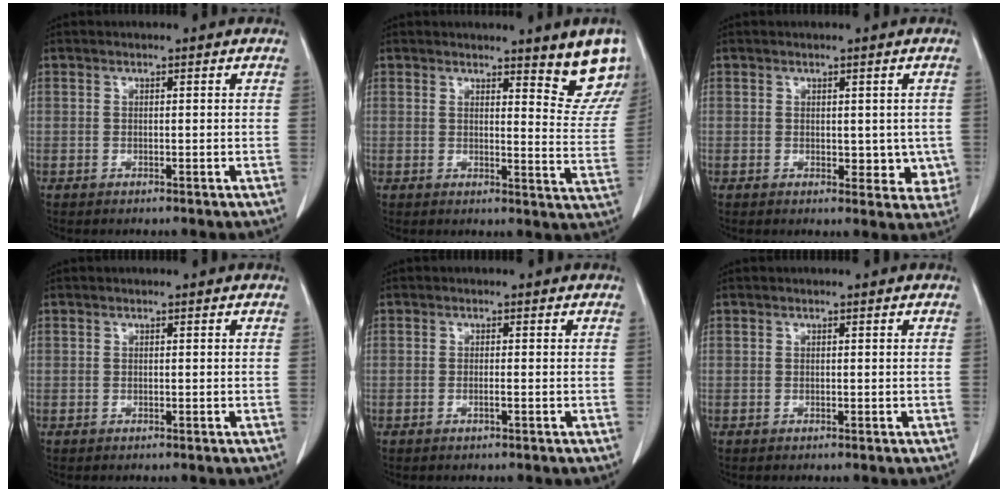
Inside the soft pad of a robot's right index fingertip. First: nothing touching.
{"total": 8.1, "force": [6.3, 1.1, 5.0], "torque": [-0.042, -0.035, 0.058]}
{"total": 4.5, "force": [0.0, 2.9, 3.4], "torque": [-0.015, -0.003, 0.007]}
{"total": 0.0}
{"total": 0.7, "force": [-0.2, -0.1, 0.7], "torque": [-0.012, 0.002, -0.002]}
{"total": 0.0}